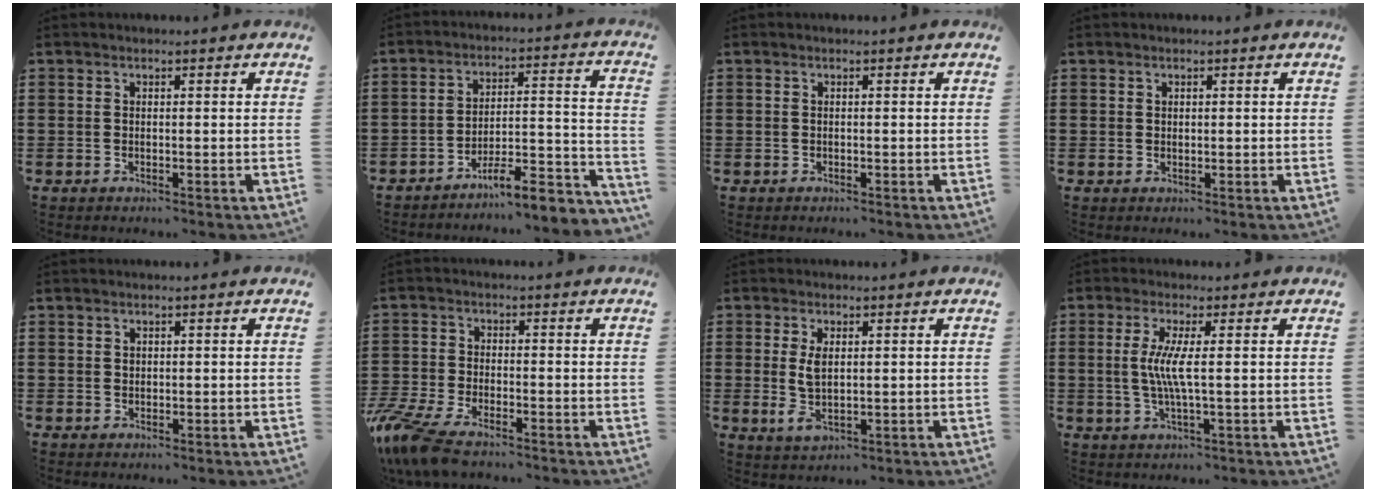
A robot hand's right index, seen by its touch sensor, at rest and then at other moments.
{"total": 7.4, "force": [-6.4, 1.1, 3.7], "torque": [-0.052, 0.001, -0.122]}
{"total": 0.0}
{"total": 0.6, "force": [0.2, 0.5, 0.2], "torque": [-0.006, 0.003, 0.005]}
{"total": 0.7, "force": [0.3, 0.6, 0.1], "torque": [-0.005, 0.004, 0.006]}
{"total": 6.3, "force": [-5.3, 1.2, 3.1], "torque": [-0.097, -0.015, -0.110]}
{"total": 4.3, "force": [0.5, 2.0, 3.8], "torque": [-0.093, 0.000, 0.003]}
{"total": 5.0, "force": [0.2, -0.1, 5.0], "torque": [-0.108, -0.014, -0.004]}